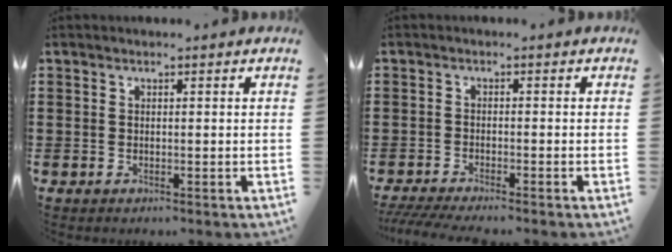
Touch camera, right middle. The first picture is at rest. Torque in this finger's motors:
{"motor_torque": [1.20, 0.23, 0.36, 0.09]}